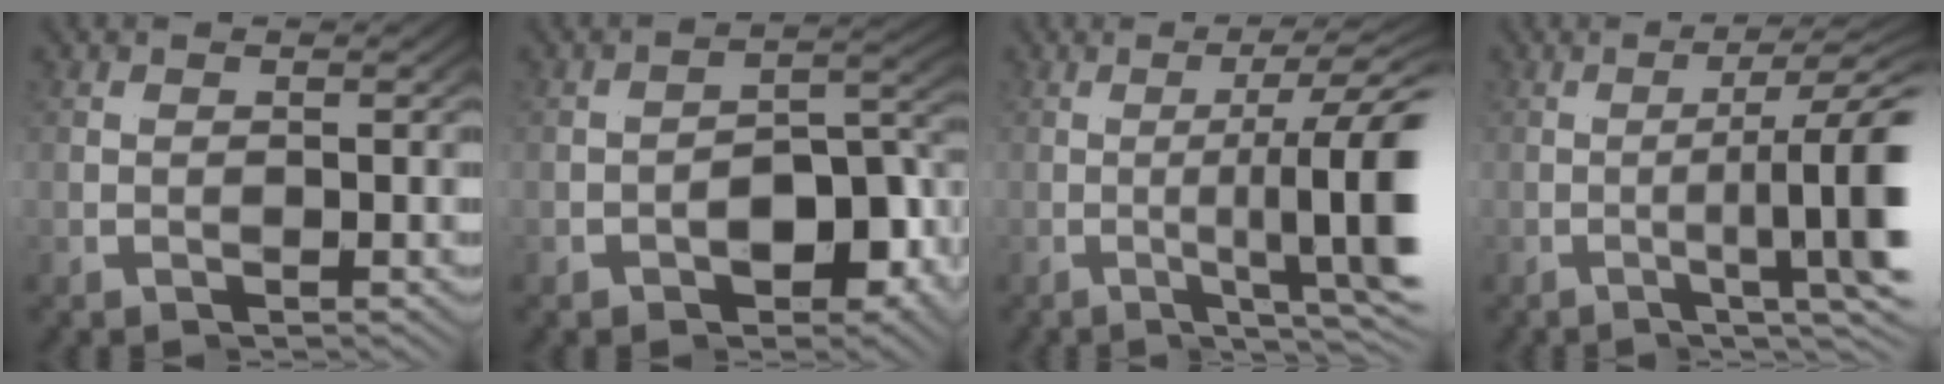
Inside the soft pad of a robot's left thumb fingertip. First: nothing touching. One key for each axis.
{"total": 6.8, "fx": -2.7, "fy": 3.2, "fz": 5.4, "tx": -0.098, "ty": -0.019, "tz": -0.025}
{"total": 8.7, "fx": 0.0, "fy": -3.6, "fz": 7.9, "tx": -0.094, "ty": 0.055, "tz": -0.027}
{"total": 7.7, "fx": 0.2, "fy": -3.4, "fz": 6.9, "tx": -0.076, "ty": 0.055, "tz": -0.029}